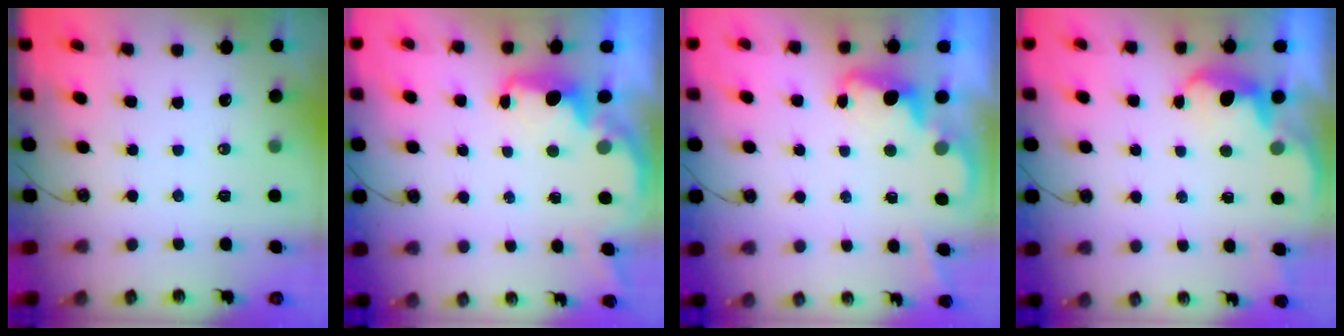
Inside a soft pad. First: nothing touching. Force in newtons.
{"total": 2.1, "press": 2.0, "slide": 0.8}
{"total": 2.4, "press": 2.3, "slide": 0.5}
{"total": 1.9, "press": 1.7, "slide": 0.8}